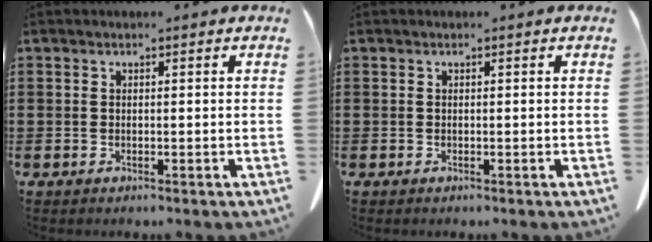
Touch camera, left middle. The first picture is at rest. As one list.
[{"total": 0.0}]